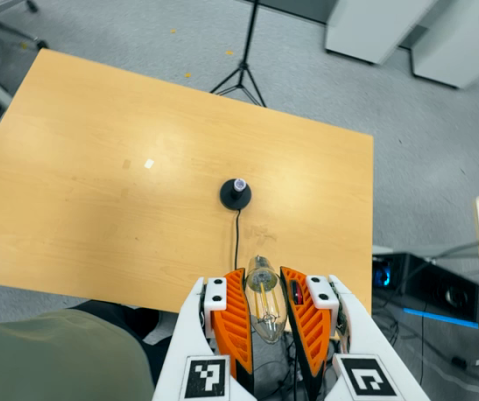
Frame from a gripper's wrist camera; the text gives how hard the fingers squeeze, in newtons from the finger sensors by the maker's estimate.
{"total": 22.3, "left": 23.6, "right": 21.0}